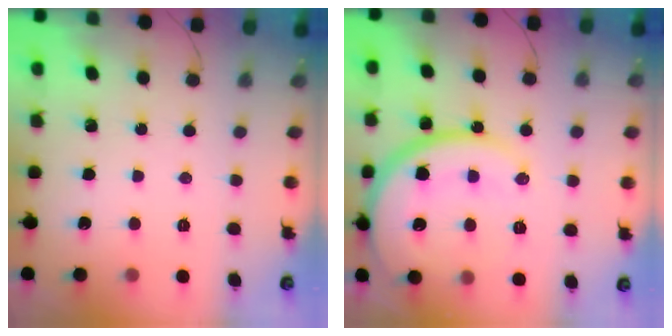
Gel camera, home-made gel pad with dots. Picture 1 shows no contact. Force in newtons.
{"total": 18.3, "press": 18.2, "slide": 1.6}